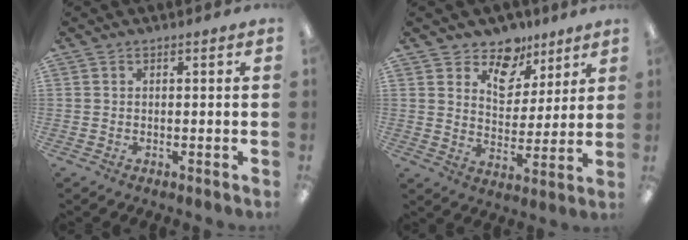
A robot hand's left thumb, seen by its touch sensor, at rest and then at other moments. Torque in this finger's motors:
{"motor_torque": [0.30, -0.19, -0.32, -0.29, 0.01]}